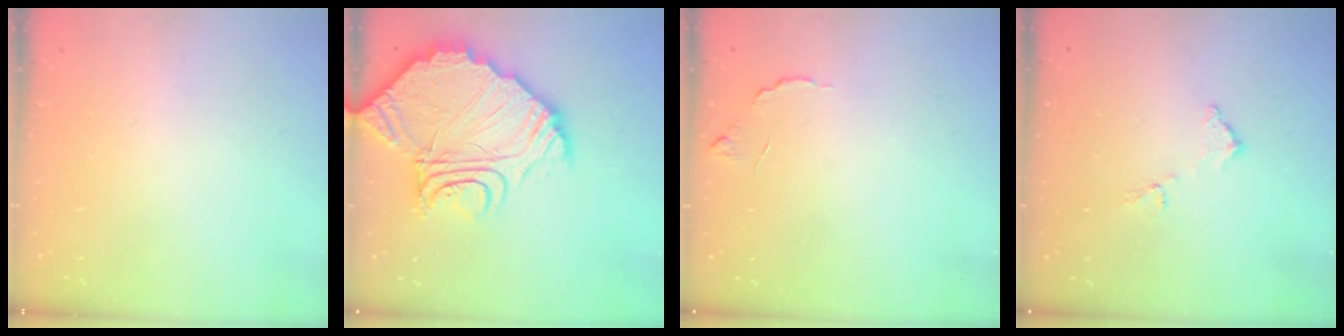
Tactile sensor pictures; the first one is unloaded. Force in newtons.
{"total": 21.3, "press": 21.2, "slide": 2.0}
{"total": 6.0, "press": 6.0, "slide": 0.4}
{"total": 7.5, "press": 7.5, "slide": 0.3}